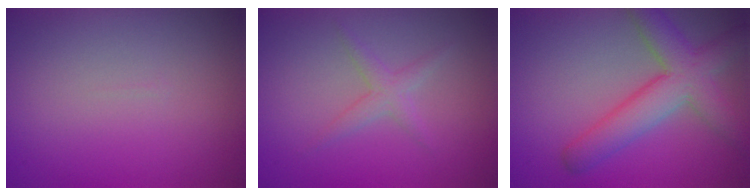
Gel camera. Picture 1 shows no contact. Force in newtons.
{"total": 1.6, "press": 1.6, "slide": 0.1}
{"total": 5.9, "press": 5.9, "slide": 0.3}